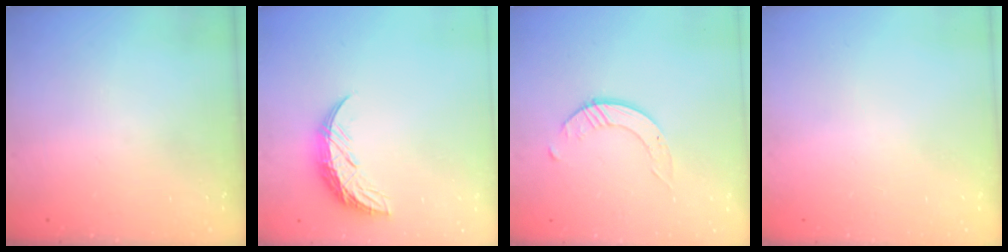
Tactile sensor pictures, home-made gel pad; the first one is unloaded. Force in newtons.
{"total": 10.0, "press": 10.0, "slide": 0.6}
{"total": 1.6, "press": 1.6, "slide": 0.2}
{"total": 0.0}